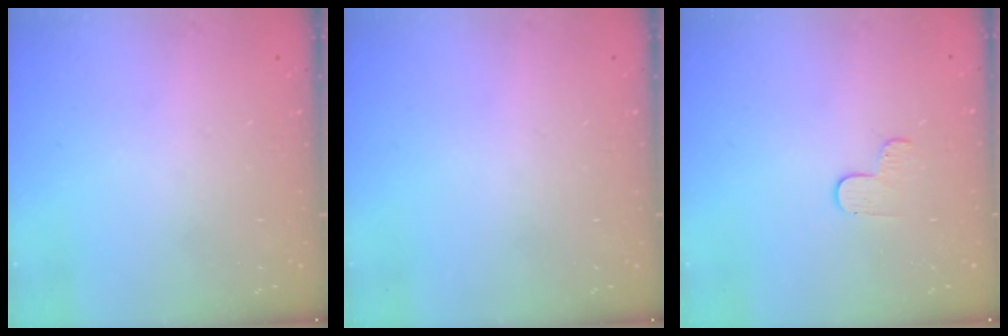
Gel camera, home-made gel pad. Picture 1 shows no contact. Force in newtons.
{"total": 0.0}
{"total": 3.9, "press": 3.9, "slide": 0.4}